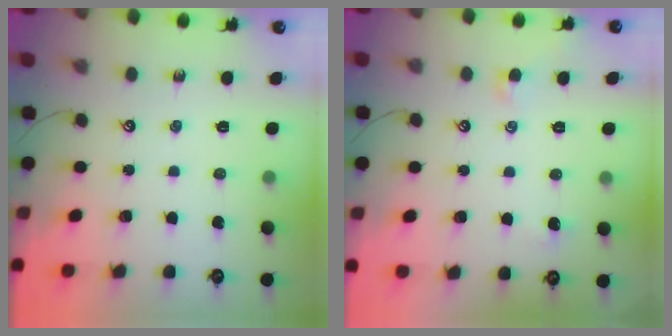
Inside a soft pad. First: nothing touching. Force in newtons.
{"total": 0.8, "press": 0.5, "slide": 0.5}